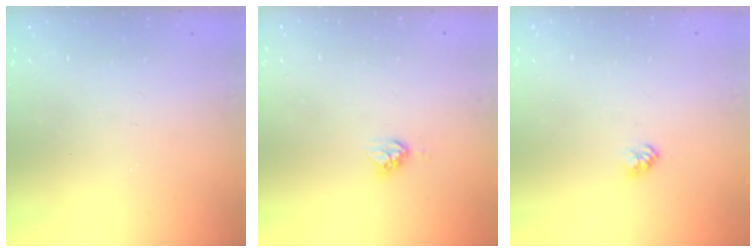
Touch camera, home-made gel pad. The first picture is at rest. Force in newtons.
{"total": 4.7, "press": 4.7, "slide": 0.1}
{"total": 2.5, "press": 2.4, "slide": 0.4}